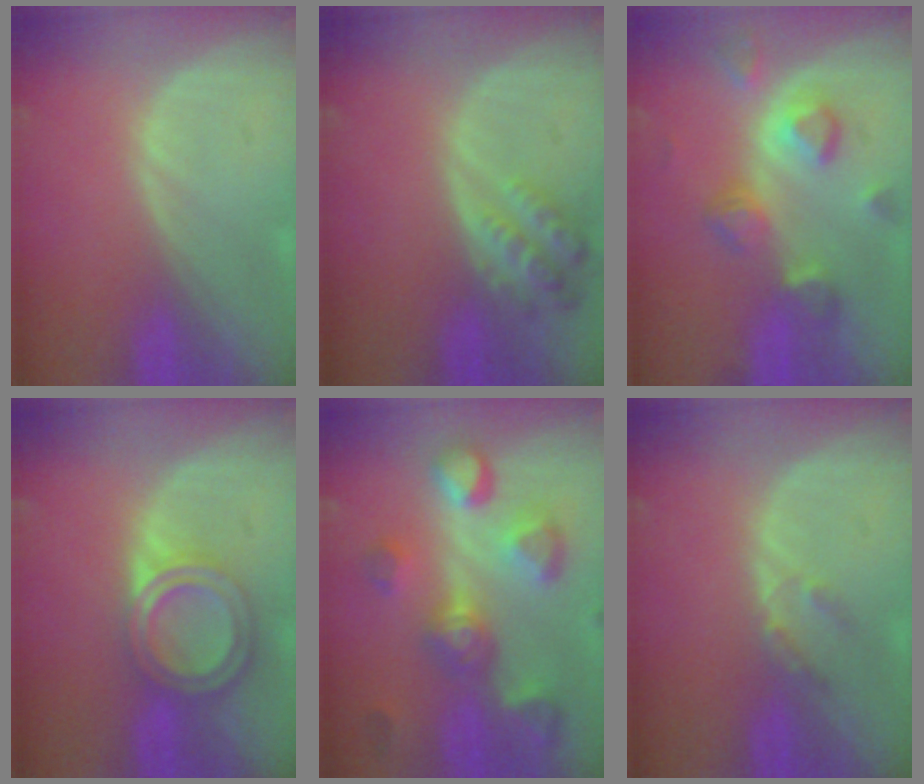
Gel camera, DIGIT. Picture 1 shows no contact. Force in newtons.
{"total": 5.4, "press": 5.0, "slide": 2.1}
{"total": 7.1, "press": 6.8, "slide": 2.0}
{"total": 6.5, "press": 5.8, "slide": 2.9}
{"total": 9.0, "press": 9.0, "slide": 0.6}
{"total": 2.0, "press": 1.8, "slide": 0.9}